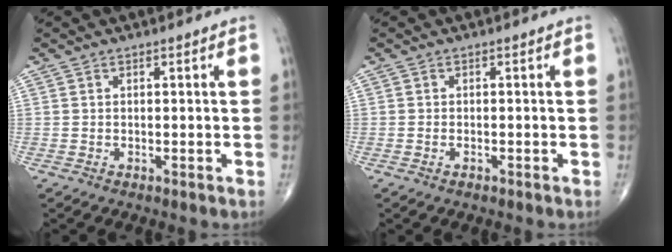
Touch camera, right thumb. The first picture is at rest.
{"total": 1.1, "force": [-0.7, 0.5, 0.6], "torque": [-0.014, 0.004, -0.012]}